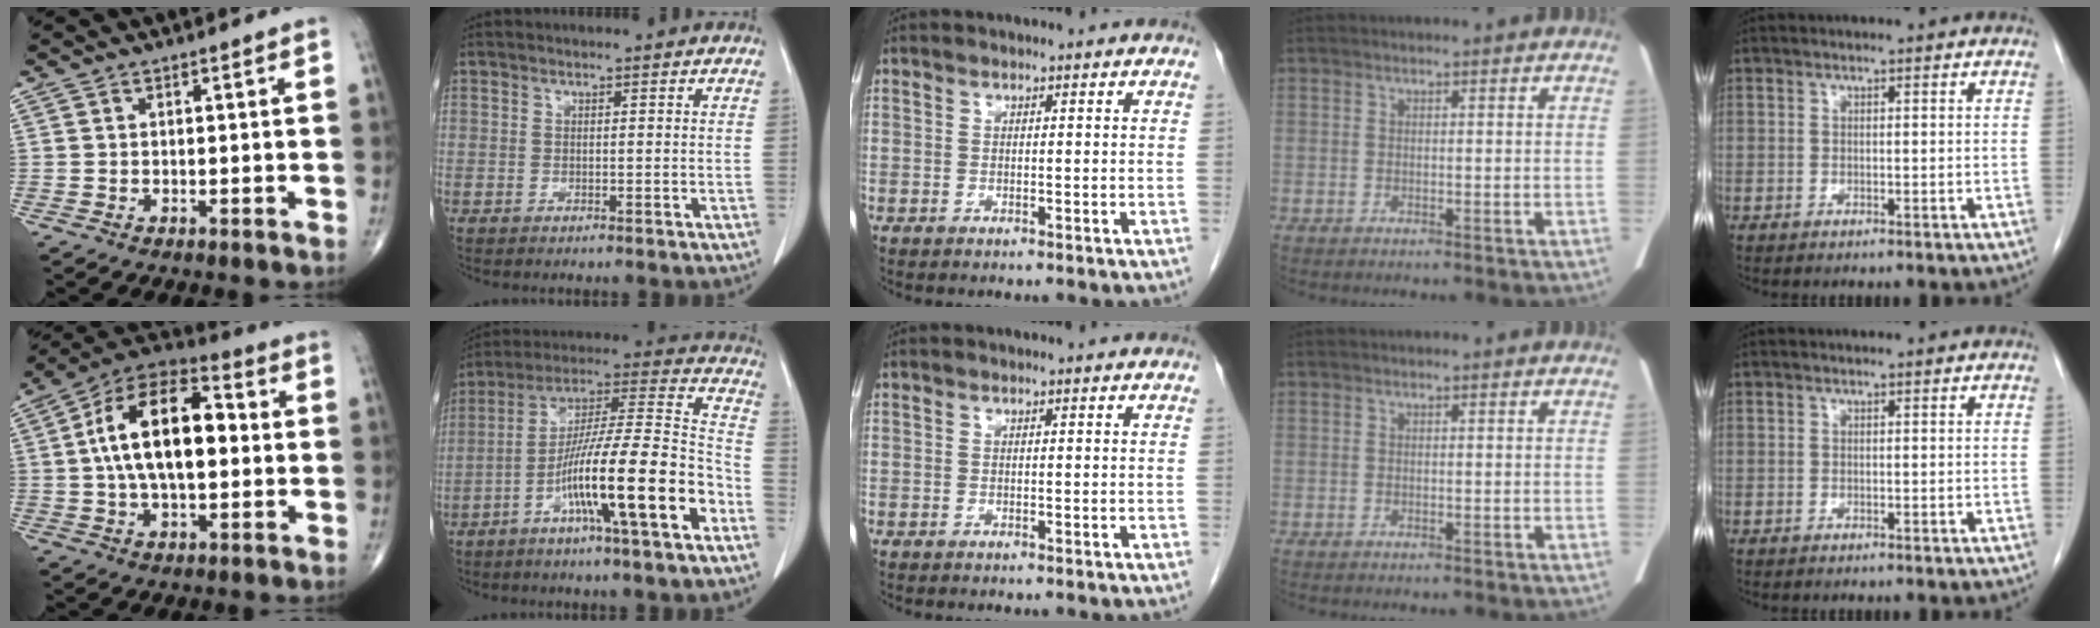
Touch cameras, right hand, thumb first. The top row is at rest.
{"thumb": {"total": 18.5, "force": [1.4, 9.7, 15.7], "torque": [-0.257, 0.032, 0.015]}, "index": {"total": 19.0, "force": [-8.2, 0.6, 17.1], "torque": [-0.287, -0.003, -0.143]}}